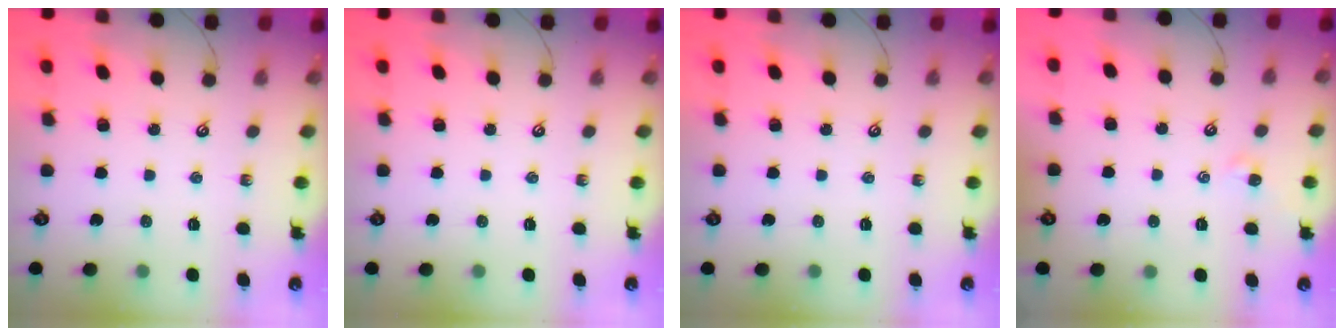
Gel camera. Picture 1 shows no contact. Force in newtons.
{"total": 0.0}
{"total": 0.0}
{"total": 0.0}